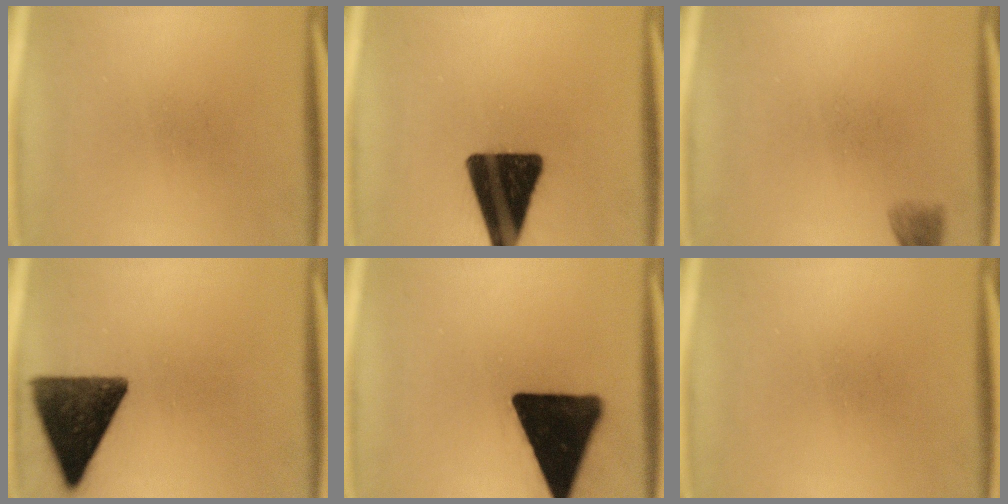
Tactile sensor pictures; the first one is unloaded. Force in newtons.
{"total": 18.5}
{"total": 2.2}
{"total": 13.2}
{"total": 19.7}
{"total": 0.0}